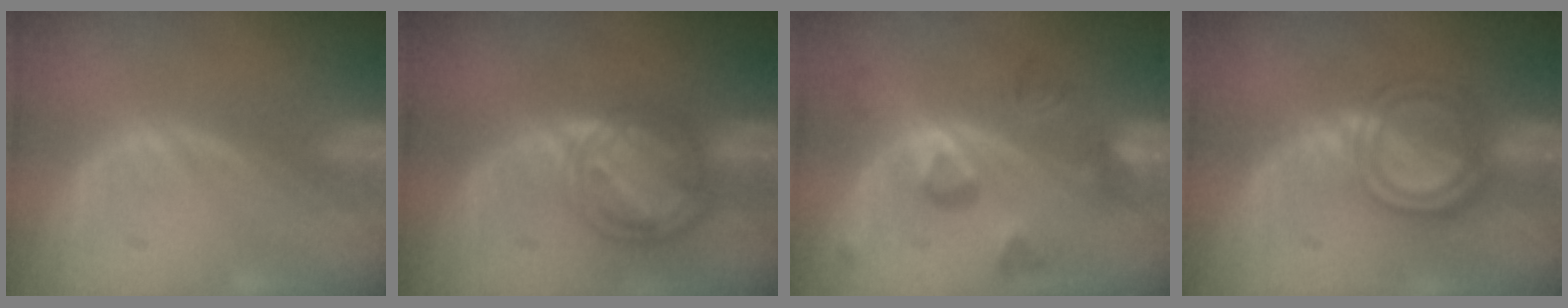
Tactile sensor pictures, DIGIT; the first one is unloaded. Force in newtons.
{"total": 8.2, "press": 7.1, "slide": 4.1}
{"total": 7.6, "press": 7.3, "slide": 2.0}
{"total": 6.0, "press": 5.4, "slide": 2.7}